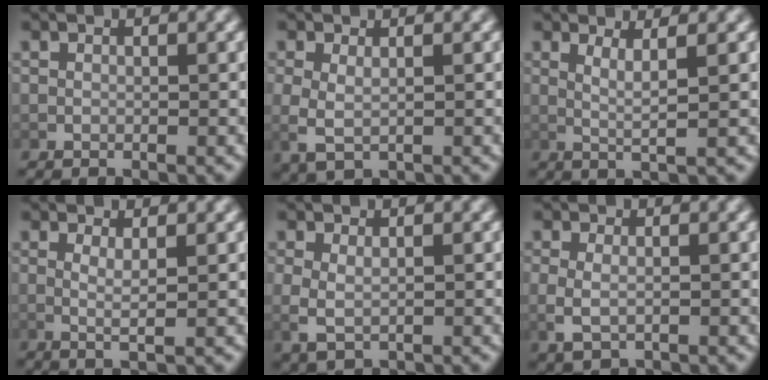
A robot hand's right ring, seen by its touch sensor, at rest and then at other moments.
{"total": 3.1, "force": [0.1, 2.0, 2.3], "torque": [-0.060, -0.019, 0.019]}
{"total": 3.0, "force": [1.2, -0.1, 2.7], "torque": [-0.044, -0.005, 0.023]}
{"total": 2.1, "force": [0.5, 0.1, 2.0], "torque": [-0.040, -0.014, 0.015]}
{"total": 2.8, "force": [0.1, 1.9, 2.0], "torque": [-0.052, -0.016, 0.018]}
{"total": 2.6, "force": [0.0, 1.7, 2.0], "torque": [-0.056, -0.012, 0.011]}